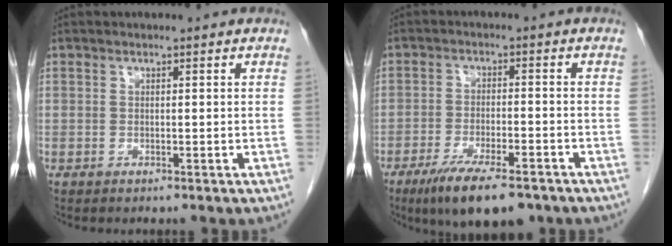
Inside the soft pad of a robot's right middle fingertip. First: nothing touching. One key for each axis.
{"total": 11.2, "fx": -7.9, "fy": 2.8, "fz": 7.4, "tx": -0.120, "ty": -0.019, "tz": -0.126}